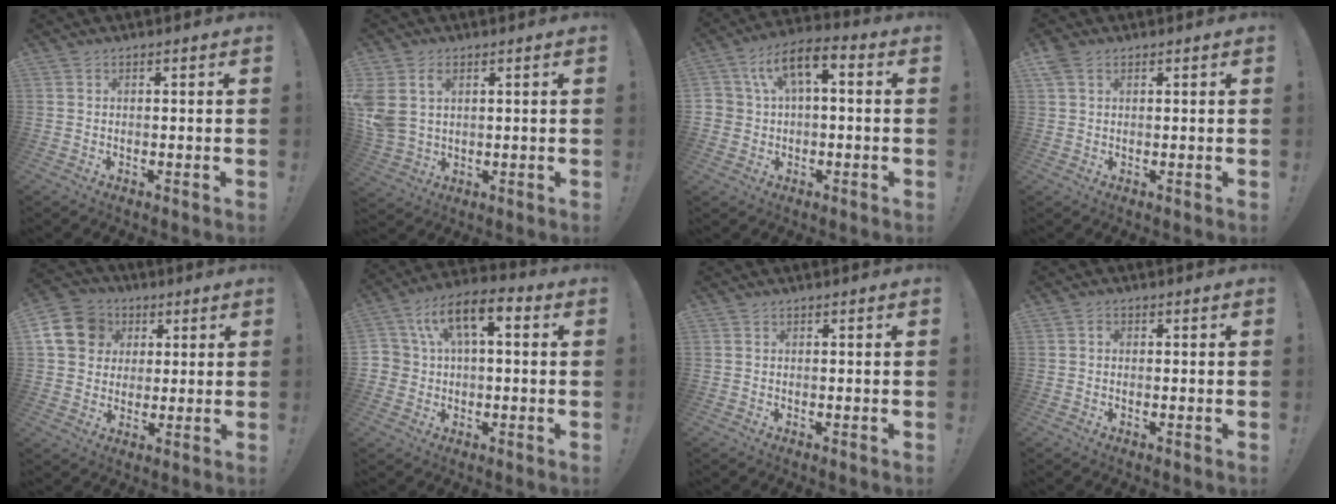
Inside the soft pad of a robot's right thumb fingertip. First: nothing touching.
{"total": 7.4, "force": [3.2, 5.2, 4.2], "torque": [-0.087, -0.007, 0.063]}
{"total": 8.9, "force": [2.0, 6.0, 6.2], "torque": [-0.100, 0.005, 0.041]}
{"total": 3.4, "force": [1.7, 2.3, 1.8], "torque": [-0.038, 0.003, 0.034]}
{"total": 14.1, "force": [4.0, 12.2, 5.8], "torque": [-0.080, -0.007, 0.083]}
{"total": 10.7, "force": [3.2, 7.1, 7.4], "torque": [-0.130, -0.001, 0.061]}
{"total": 0.0}
{"total": 0.9, "force": [-0.4, 0.7, 0.5], "torque": [-0.016, 0.007, -0.007]}